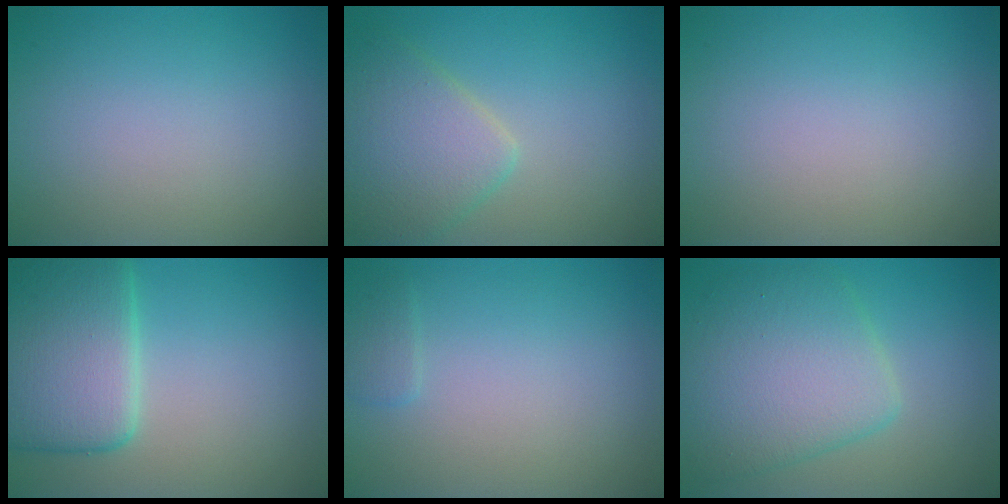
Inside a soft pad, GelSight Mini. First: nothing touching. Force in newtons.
{"total": 4.8, "press": 4.8, "slide": 0.2}
{"total": 0.0}
{"total": 7.6, "press": 7.6, "slide": 0.5}
{"total": 0.9, "press": 0.9, "slide": 0.1}
{"total": 6.8, "press": 6.8, "slide": 0.1}